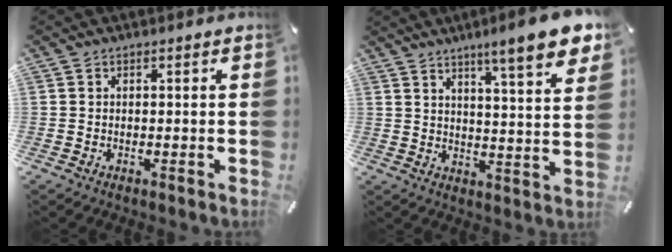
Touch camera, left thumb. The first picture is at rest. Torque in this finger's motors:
{"motor_torque": [2.67, 2.07, 1.46, -1.31, 0.37]}